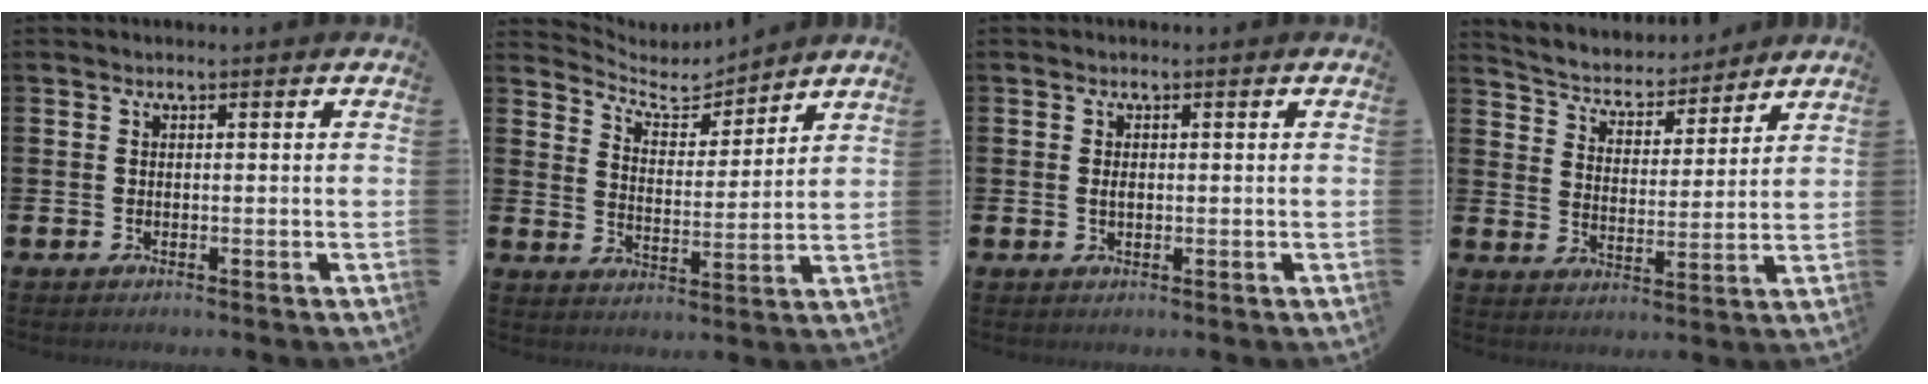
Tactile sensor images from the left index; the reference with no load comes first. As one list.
[{"total": 6.1, "force": [5.8, 1.8, 0.7], "torque": [-0.043, -0.037, 0.102]}, {"total": 0.9, "force": [0.1, 0.5, 0.7], "torque": [-0.010, 0.002, 0.000]}, {"total": 5.0, "force": [4.7, 1.5, 0.6], "torque": [-0.040, -0.040, 0.077]}]